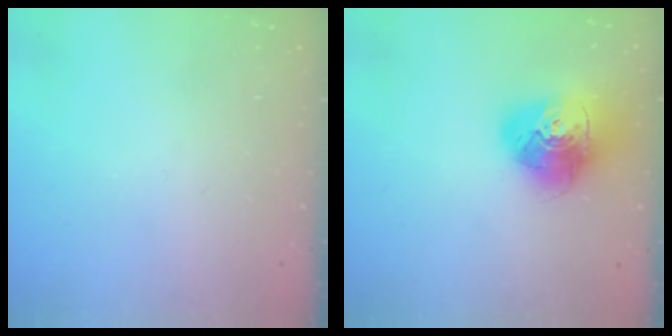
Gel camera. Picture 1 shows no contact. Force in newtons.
{"total": 17.5, "press": 17.4, "slide": 2.0}